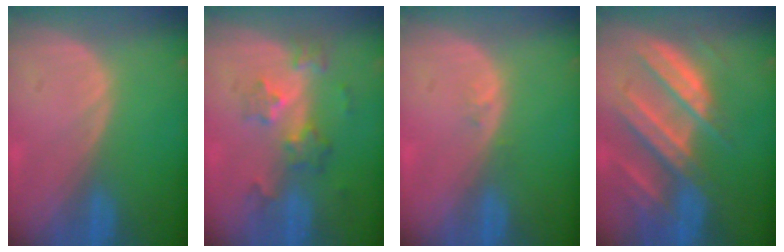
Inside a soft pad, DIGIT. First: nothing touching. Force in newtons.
{"total": 6.1, "press": 5.3, "slide": 2.9}
{"total": 0.8, "press": 0.6, "slide": 0.5}
{"total": 10.3, "press": 9.0, "slide": 4.9}